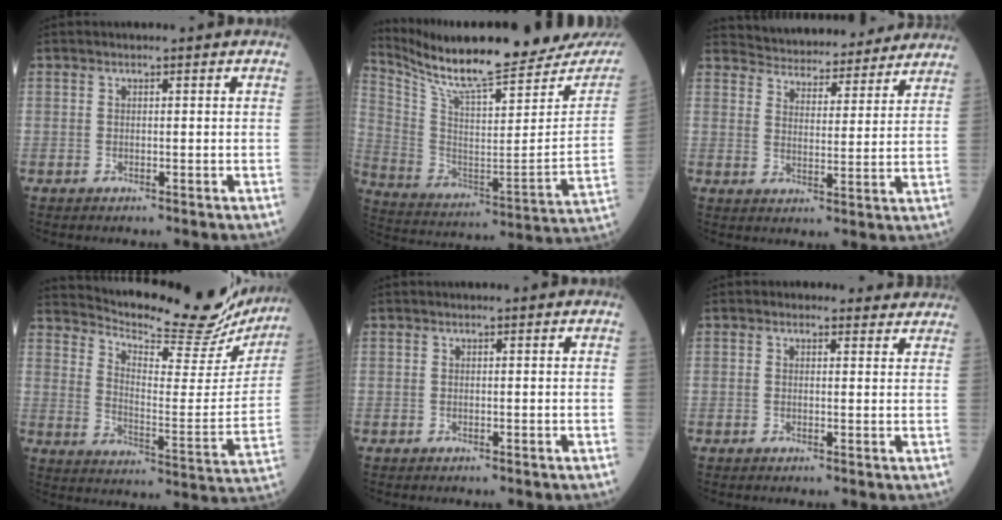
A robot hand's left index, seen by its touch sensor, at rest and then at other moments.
{"total": 27.4, "force": [24.5, 2.8, 11.9], "torque": [-0.218, -0.085, 0.355]}
{"total": 17.4, "force": [16.6, 3.8, 3.7], "torque": [-0.043, 0.009, 0.215]}
{"total": 23.5, "force": [21.8, 4.1, 8.0], "torque": [-0.126, -0.066, 0.284]}
{"total": 0.0}
{"total": 2.9, "force": [2.5, 1.5, 0.3], "torque": [0.002, 0.002, 0.015]}